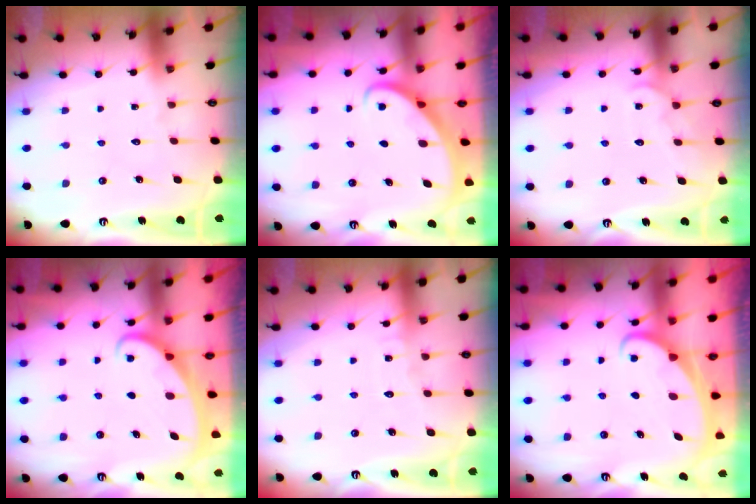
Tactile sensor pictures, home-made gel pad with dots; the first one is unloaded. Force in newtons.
{"total": 2.7, "press": 2.7, "slide": 0.2}
{"total": 6.6, "press": 6.6, "slide": 0.5}
{"total": 2.2, "press": 2.2, "slide": 0.1}
{"total": 4.4, "press": 4.4, "slide": 0.4}
{"total": 2.2, "press": 2.2, "slide": 0.3}